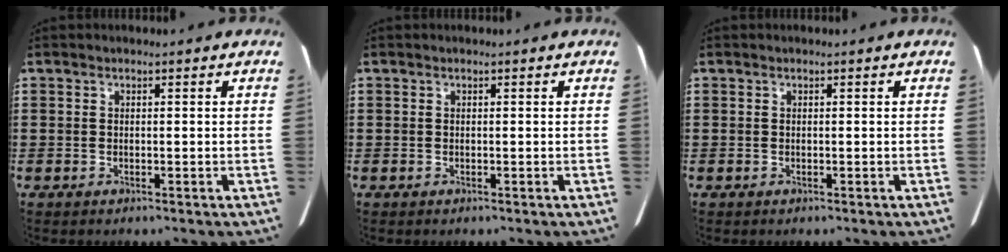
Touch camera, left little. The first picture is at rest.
{"total": 0.0}
{"total": 0.0}